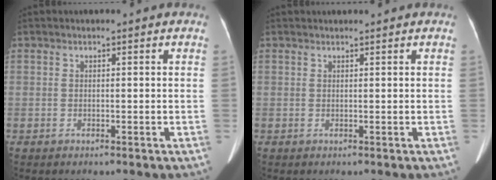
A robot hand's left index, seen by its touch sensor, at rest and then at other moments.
{"total": 1.5, "force": [1.4, 0.0, 0.4], "torque": [-0.006, 0.019, 0.022]}